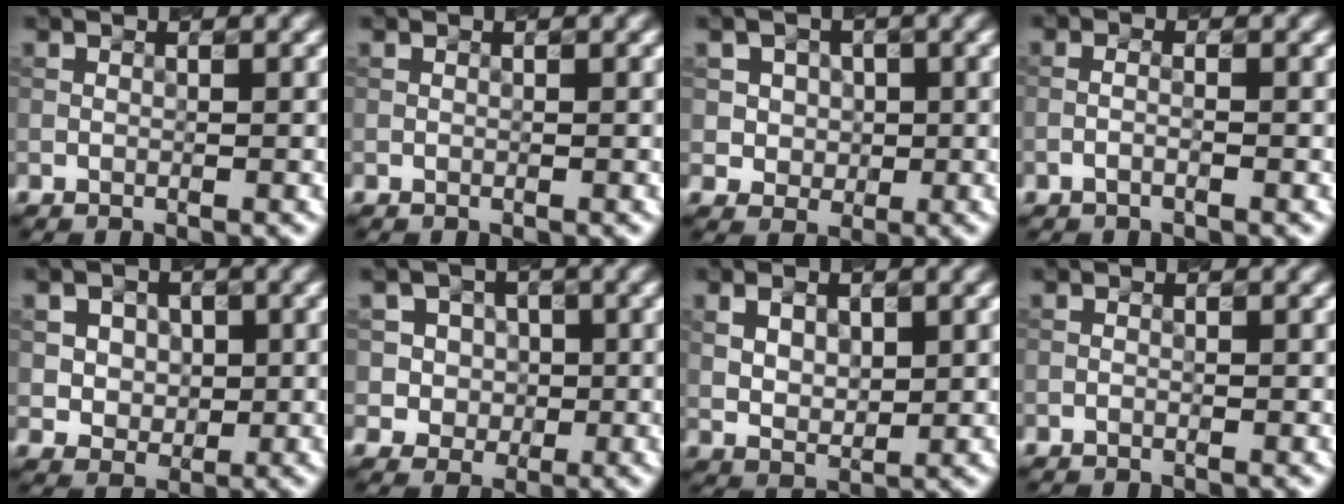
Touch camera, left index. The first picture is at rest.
{"total": 0.0}
{"total": 3.8, "force": [1.3, 3.4, 1.2], "torque": [-0.012, 0.006, 0.021]}
{"total": 0.9, "force": [-0.6, 0.2, 0.7], "torque": [-0.015, 0.003, -0.014]}
{"total": 4.5, "force": [1.4, 3.6, 2.2], "torque": [-0.038, 0.012, 0.019]}
{"total": 4.0, "force": [0.7, 3.8, 0.9], "torque": [0.003, 0.015, 0.008]}
{"total": 3.2, "force": [1.0, 2.0, 2.4], "torque": [-0.050, 0.000, 0.023]}
{"total": 0.0}